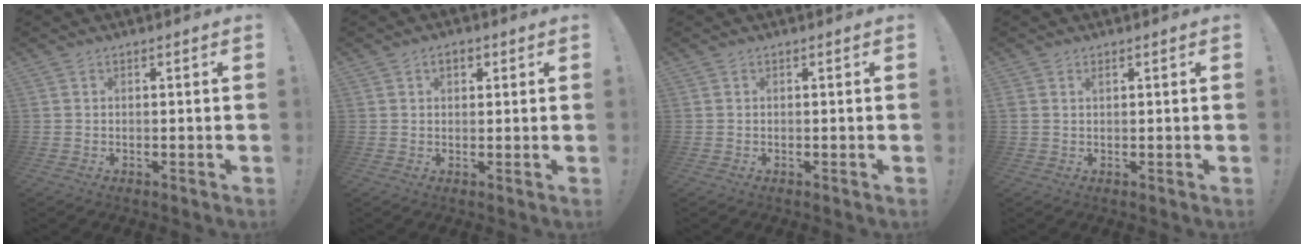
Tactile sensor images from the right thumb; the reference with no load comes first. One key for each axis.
{"total": 2.7, "fx": 0.9, "fy": 1.7, "fz": 1.9, "tx": -0.024, "ty": 0.002, "tz": 0.013}
{"total": 0.0}
{"total": 1.2, "fx": 0.6, "fy": 0.6, "fz": 0.9, "tx": -0.027, "ty": 0.005, "tz": 0.014}